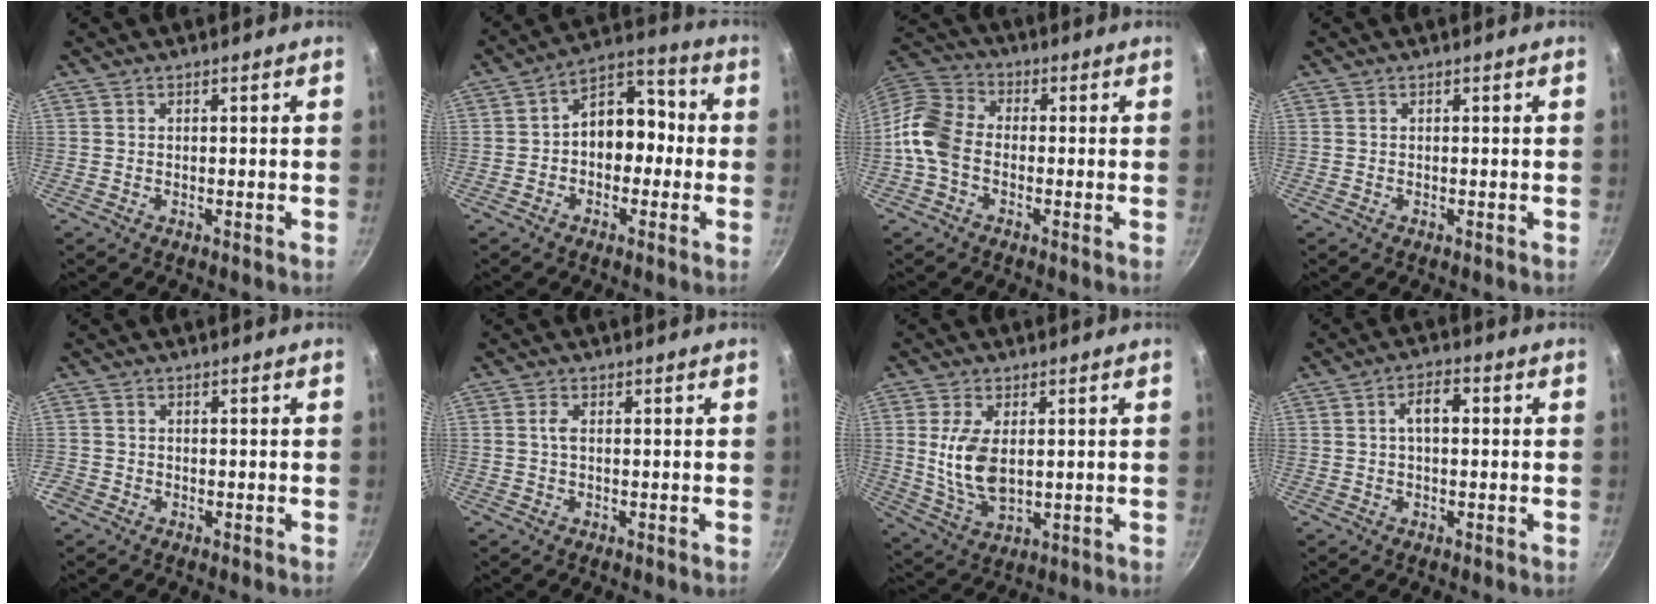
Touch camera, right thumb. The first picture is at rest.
{"total": 10.6, "force": [-0.9, 7.7, 7.3], "torque": [-0.050, 0.048, -0.031]}
{"total": 9.2, "force": [-2.3, 6.5, 6.0], "torque": [-0.108, 0.031, -0.070]}
{"total": 0.0}
{"total": 1.7, "force": [-1.1, 1.2, 0.2], "torque": [-0.008, 0.001, -0.021]}
{"total": 1.4, "force": [0.1, 0.5, 1.3], "torque": [-0.031, 0.004, 0.000]}
{"total": 9.8, "force": [1.1, 5.3, 8.2], "torque": [-0.161, -0.016, 0.032]}
{"total": 4.4, "force": [0.4, 2.3, 3.7], "torque": [-0.059, 0.016, 0.003]}